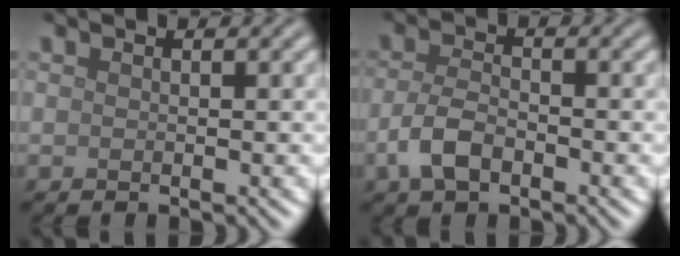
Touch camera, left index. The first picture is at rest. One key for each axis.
{"total": 3.3, "fx": -1.6, "fy": 1.7, "fz": 2.3, "tx": -0.049, "ty": 0.000, "tz": -0.039}